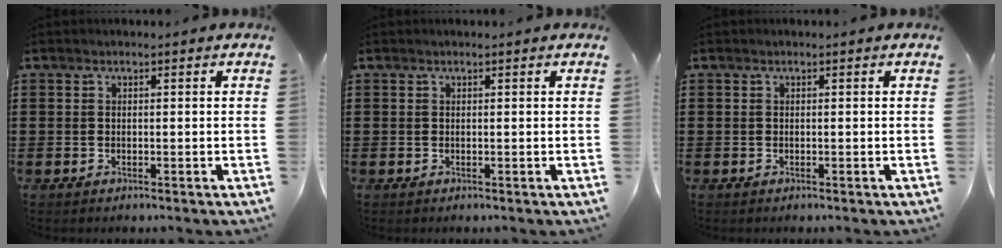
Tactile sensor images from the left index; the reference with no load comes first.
{"total": 0.0}
{"total": 0.0}